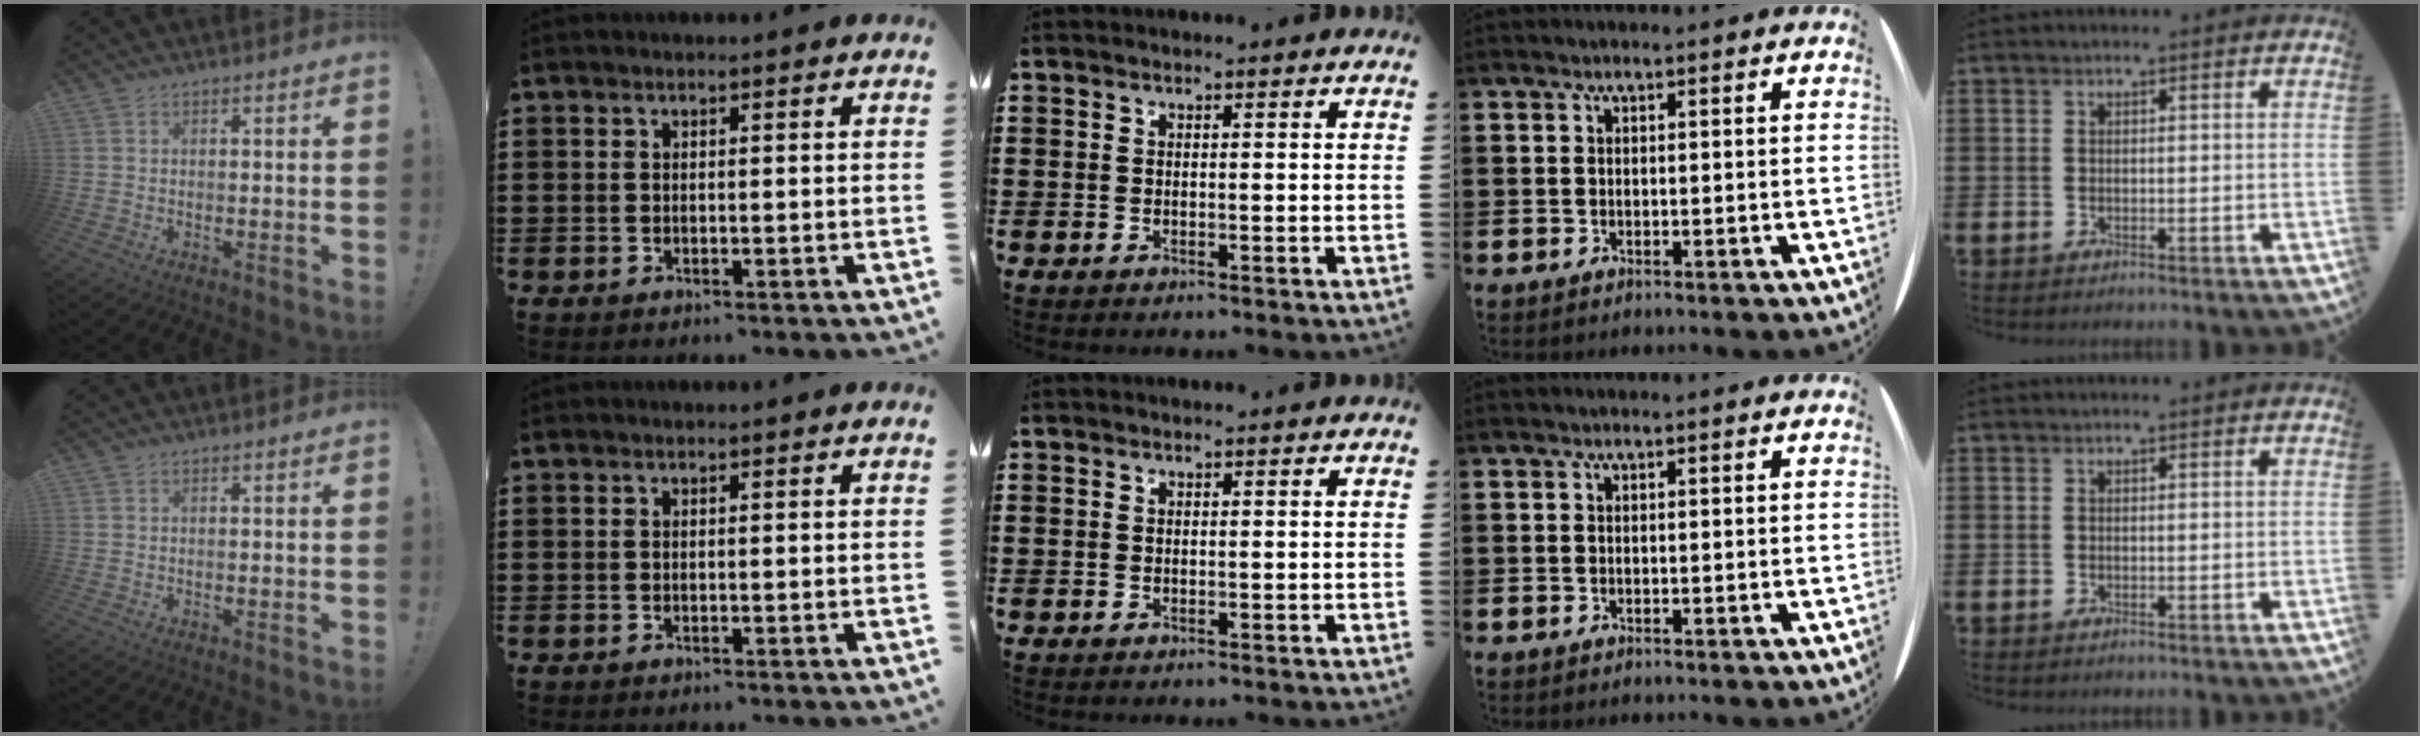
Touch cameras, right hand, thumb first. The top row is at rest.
{}